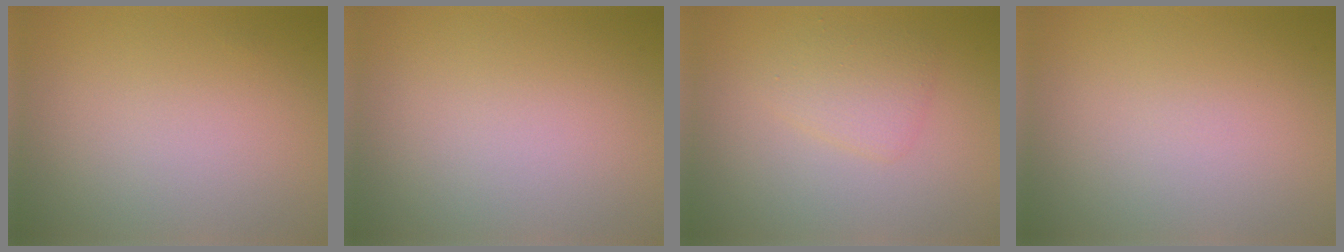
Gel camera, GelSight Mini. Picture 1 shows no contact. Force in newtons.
{"total": 0.0}
{"total": 2.1, "press": 2.1, "slide": 0.0}
{"total": 0.0}